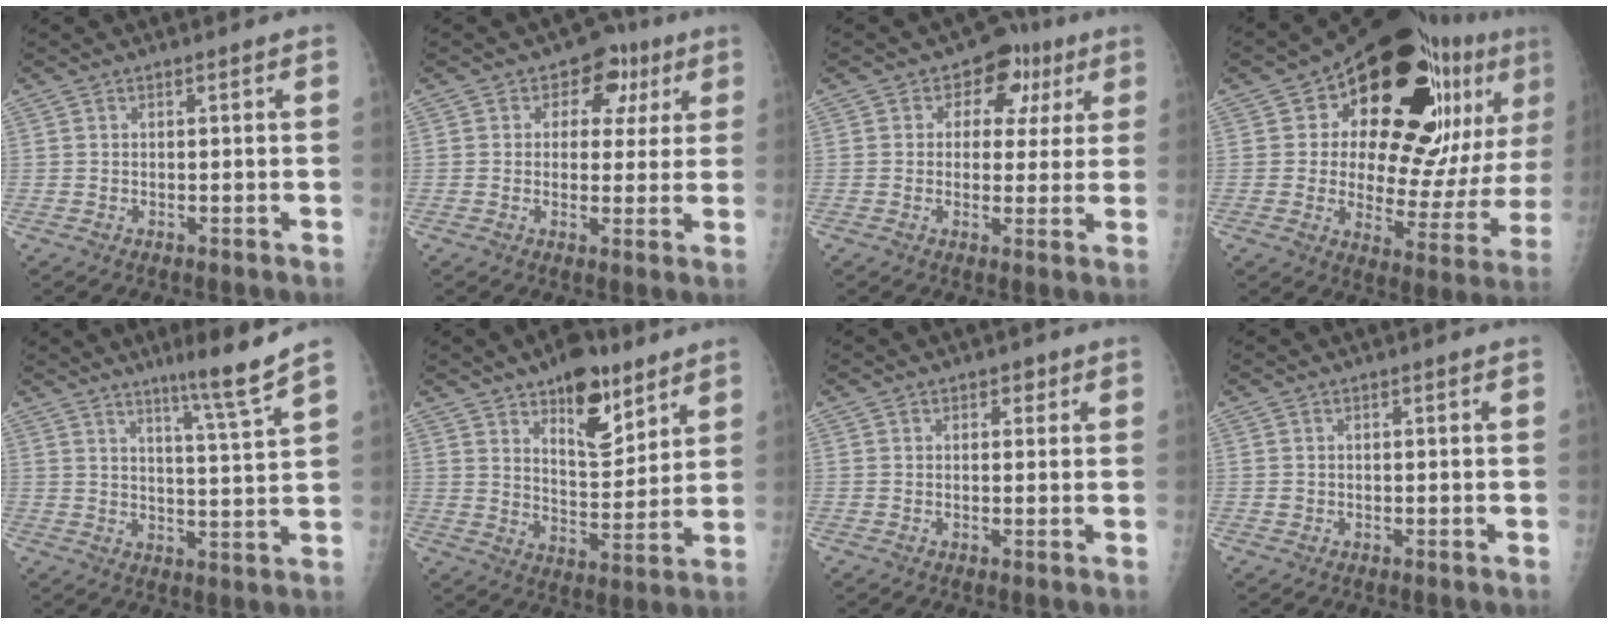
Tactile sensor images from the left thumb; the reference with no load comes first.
{"total": 8.3, "force": [3.0, 6.3, 4.5], "torque": [-0.004, -0.001, 0.032]}
{"total": 9.0, "force": [3.1, 6.9, 4.9], "torque": [-0.009, 0.003, 0.034]}
{"total": 27.8, "force": [12.2, 13.2, 21.2], "torque": [-0.243, -0.014, 0.180]}
{"total": 8.3, "force": [6.1, -1.3, 5.4], "torque": [-0.082, -0.051, 0.098]}
{"total": 13.7, "force": [8.4, 6.4, 8.8], "torque": [-0.095, -0.052, 0.133]}
{"total": 2.4, "force": [1.1, 1.8, 1.2], "torque": [0.005, -0.002, 0.010]}
{"total": 1.2, "force": [0.1, 1.1, 0.3], "torque": [0.001, 0.002, 0.002]}